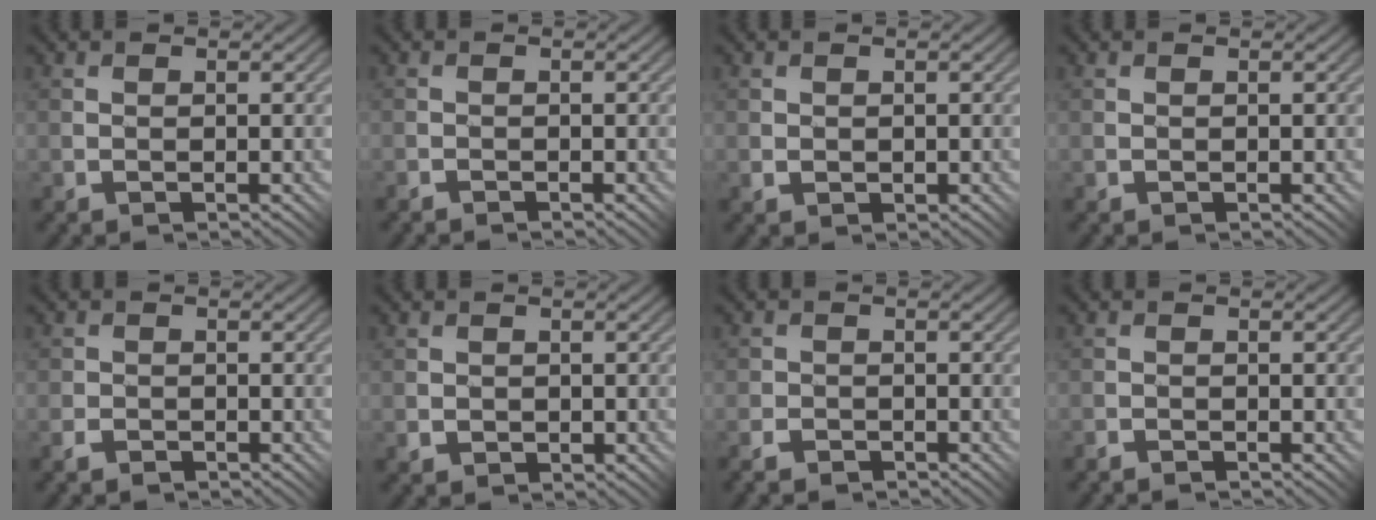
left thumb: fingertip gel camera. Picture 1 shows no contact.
{"total": 1.0, "force": [-1.0, 0.1, 0.0], "torque": [-0.001, 0.001, -0.023]}
{"total": 0.9, "force": [0.3, 0.8, 0.3], "torque": [0.000, -0.003, 0.007]}
{"total": 0.0}
{"total": 2.2, "force": [-1.7, 1.2, 0.8], "torque": [-0.018, 0.004, -0.034]}
{"total": 1.2, "force": [-0.1, 1.2, 0.2], "torque": [0.000, 0.001, 0.000]}
{"total": 2.7, "force": [-2.2, 1.4, 0.8], "torque": [-0.016, 0.004, -0.043]}
{"total": 1.4, "force": [-1.3, 0.1, 0.1], "torque": [-0.001, 0.001, -0.029]}